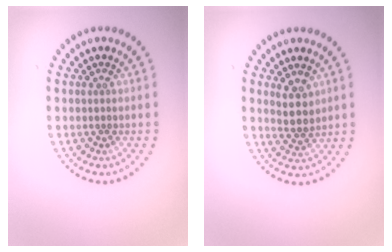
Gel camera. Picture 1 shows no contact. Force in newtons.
{"total": 2.5, "press": 2.2, "slide": 1.2}